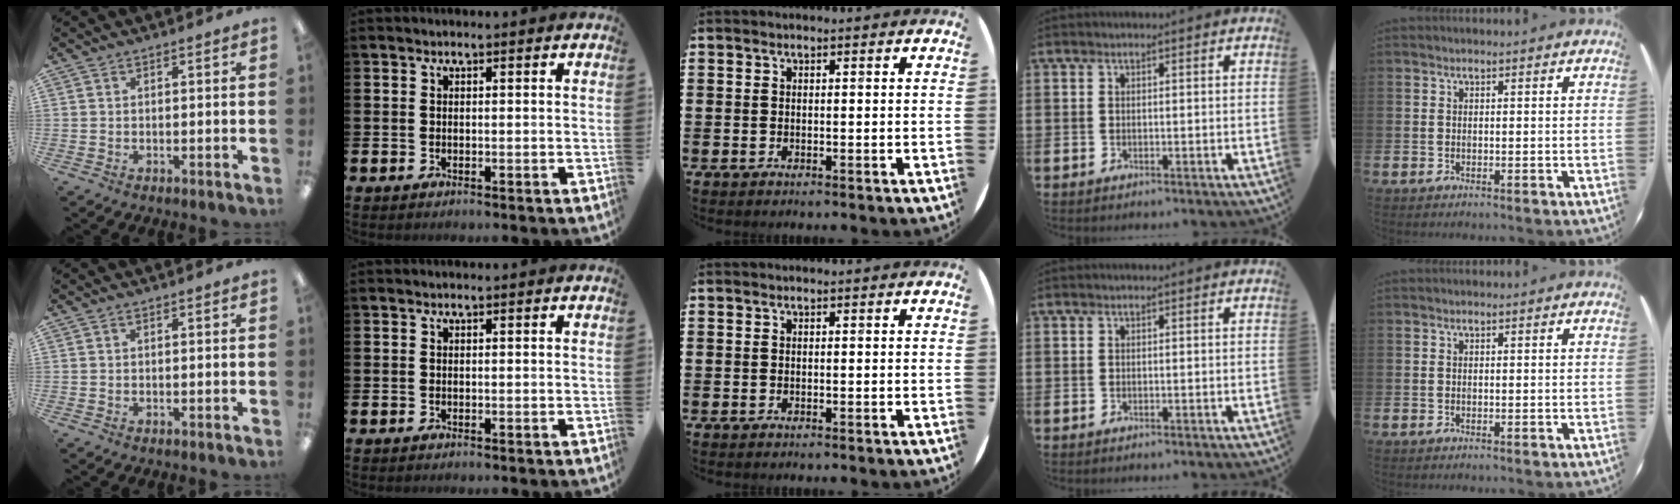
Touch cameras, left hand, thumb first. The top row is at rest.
{}